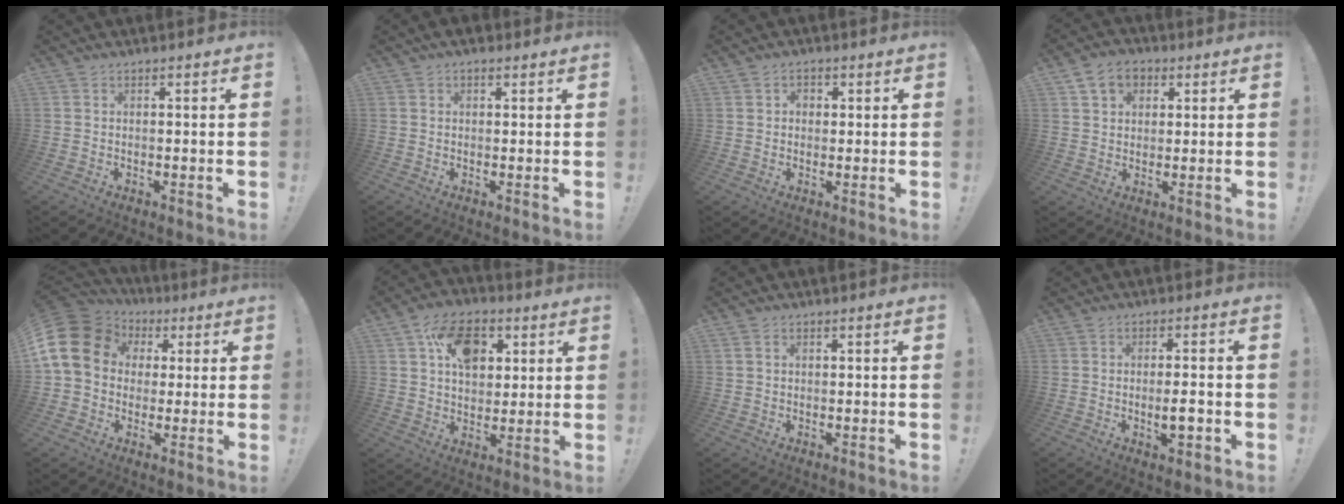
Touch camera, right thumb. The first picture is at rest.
{"total": 1.9, "force": [0.9, 1.3, 1.0], "torque": [-0.017, 0.001, 0.017]}
{"total": 2.6, "force": [0.5, 2.5, 0.8], "torque": [-0.010, 0.000, 0.009]}
{"total": 7.6, "force": [3.5, 5.7, 3.6], "torque": [-0.051, -0.004, 0.067]}
{"total": 16.4, "force": [3.9, 13.3, 8.9], "torque": [-0.164, -0.004, 0.082]}
{"total": 14.4, "force": [5.9, 10.0, 8.5], "torque": [-0.130, -0.009, 0.113]}
{"total": 1.1, "force": [0.4, 1.0, 0.3], "torque": [-0.007, 0.004, 0.008]}
{"total": 5.0, "force": [-1.2, 0.9, 4.8], "torque": [-0.068, -0.003, -0.021]}